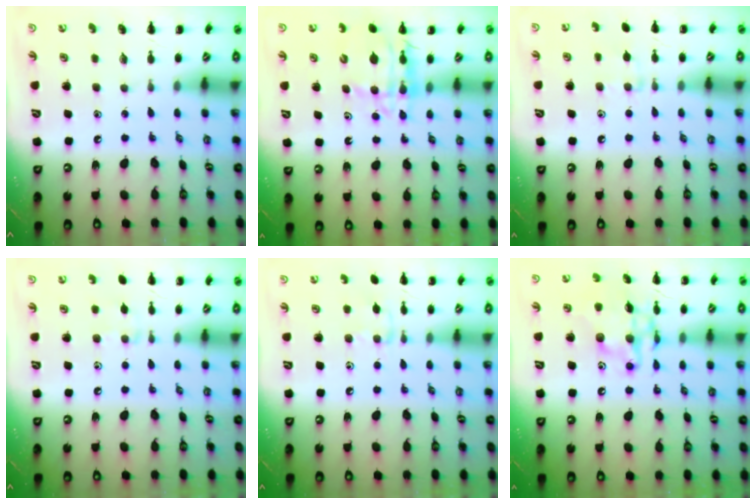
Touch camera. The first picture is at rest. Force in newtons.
{"total": 10.7, "press": 10.0, "slide": 3.9}
{"total": 7.4, "press": 6.9, "slide": 2.5}
{"total": 5.7, "press": 5.6, "slide": 1.5}
{"total": 7.5, "press": 7.3, "slide": 1.8}
{"total": 14.6, "press": 14.5, "slide": 1.4}